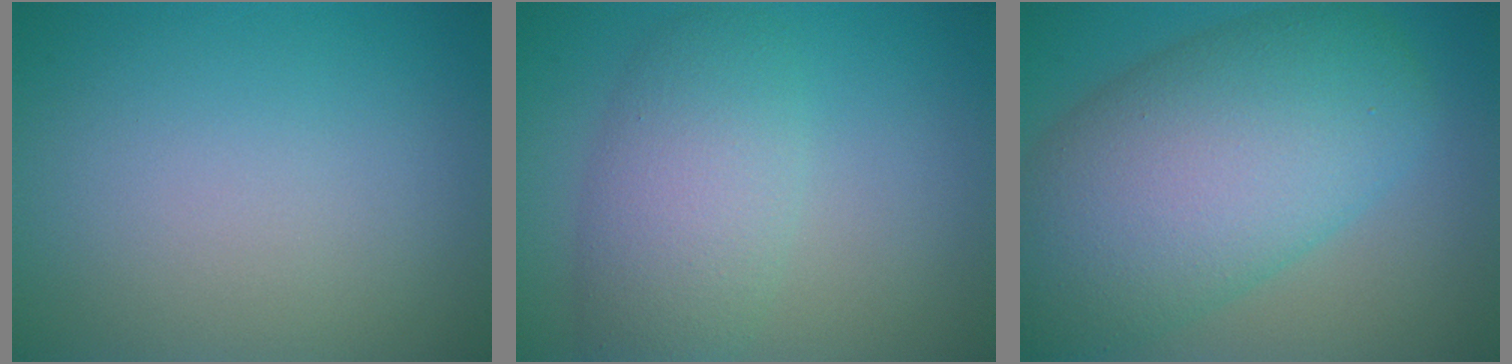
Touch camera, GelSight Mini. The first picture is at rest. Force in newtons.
{"total": 5.1, "press": 5.1, "slide": 0.1}
{"total": 12.0, "press": 12.0, "slide": 0.4}